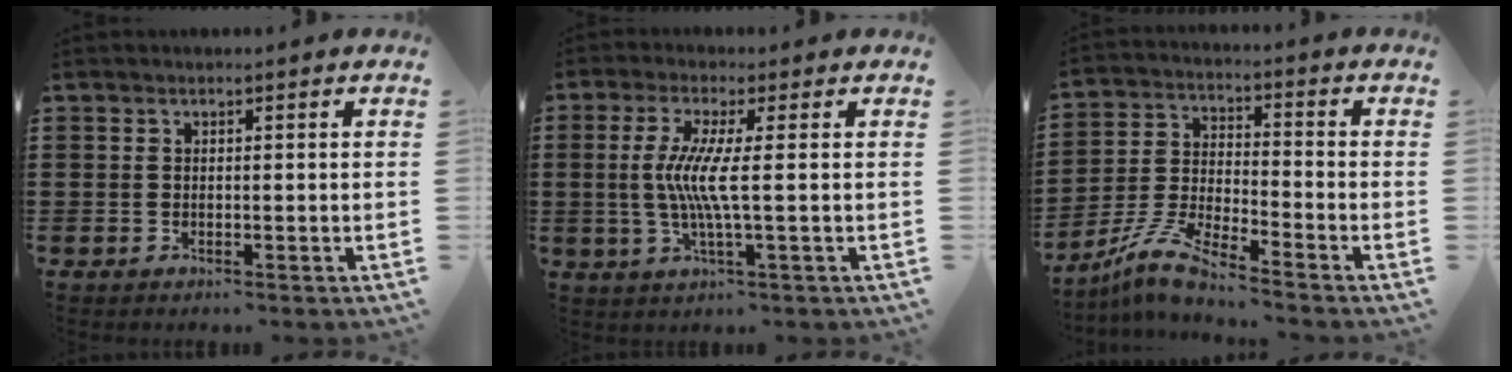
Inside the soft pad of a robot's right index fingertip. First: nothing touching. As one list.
[{"total": 6.6, "force": [0.0, -0.3, 6.6], "torque": [-0.137, -0.015, -0.008]}, {"total": 7.6, "force": [-6.7, -0.1, 3.6], "torque": [-0.099, -0.013, -0.139]}]